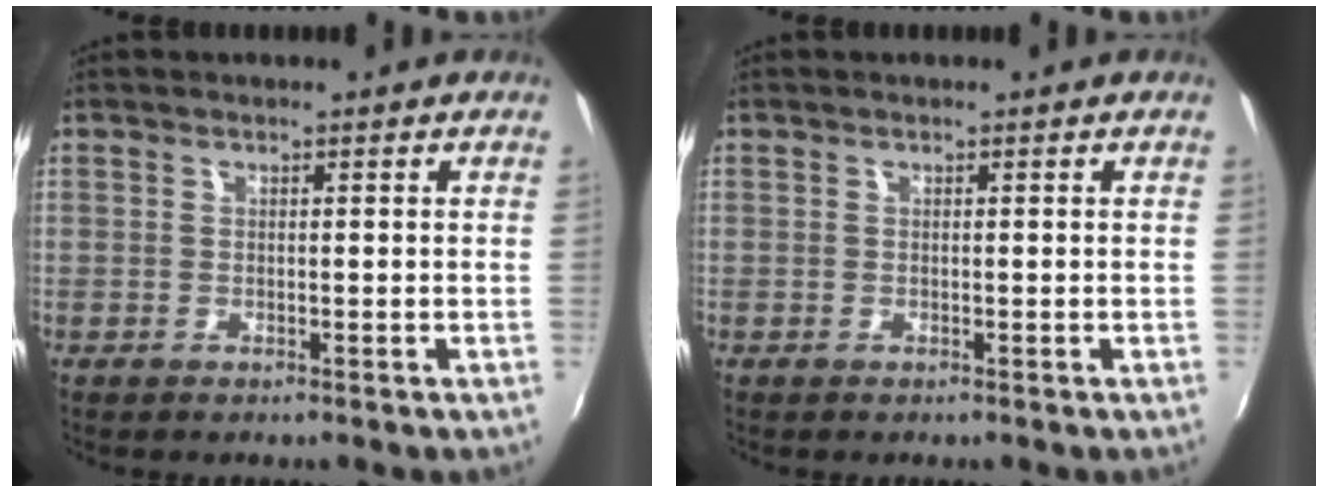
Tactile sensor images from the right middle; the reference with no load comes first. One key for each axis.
{"total": 0.0}